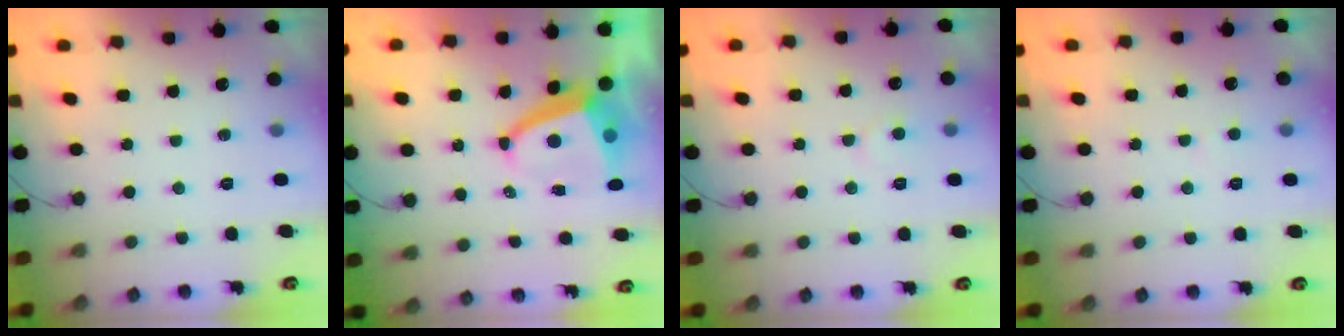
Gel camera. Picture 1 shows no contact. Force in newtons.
{"total": 5.8, "press": 5.8, "slide": 0.8}
{"total": 5.1, "press": 5.1, "slide": 0.4}
{"total": 1.7, "press": 1.7, "slide": 0.1}